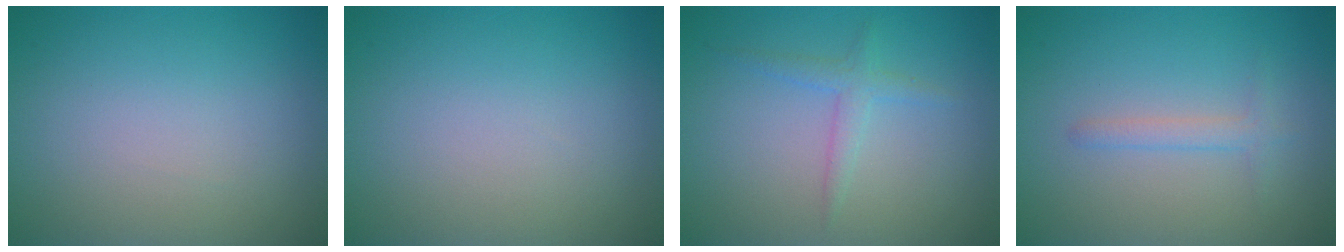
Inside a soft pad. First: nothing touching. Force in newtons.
{"total": 0.0}
{"total": 1.6, "press": 1.6, "slide": 0.1}
{"total": 1.4, "press": 1.4, "slide": 0.1}